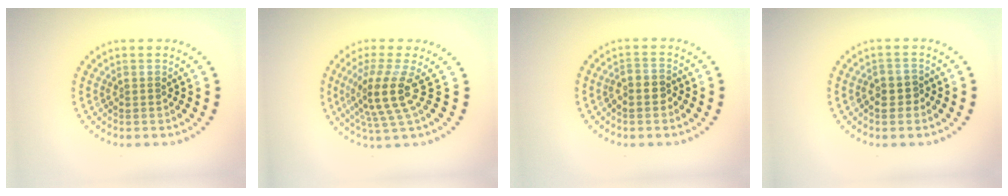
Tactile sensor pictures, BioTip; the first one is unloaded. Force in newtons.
{"total": 4.2, "press": 3.0, "slide": 3.0}
{"total": 2.0, "press": 1.8, "slide": 1.0}
{"total": 1.6, "press": 1.4, "slide": 0.8}